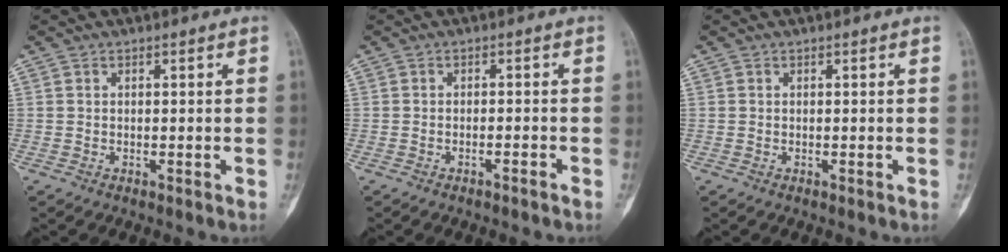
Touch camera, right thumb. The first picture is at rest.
{"total": 1.3, "force": [-1.0, 0.1, 0.9], "torque": [-0.024, 0.012, -0.013]}
{"total": 0.0}